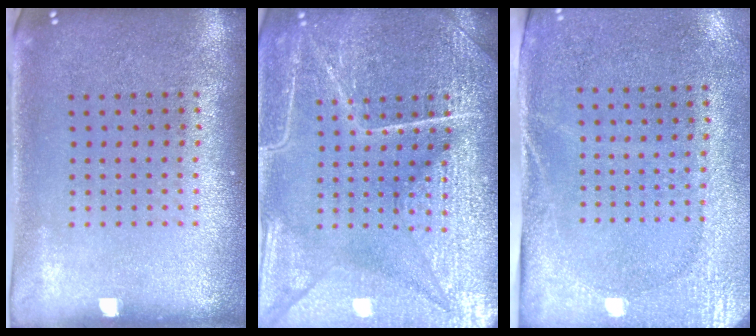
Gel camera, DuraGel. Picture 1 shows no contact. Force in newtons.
{"total": 7.3, "press": 7.2, "slide": 0.9}
{"total": 2.7, "press": 2.2, "slide": 1.5}